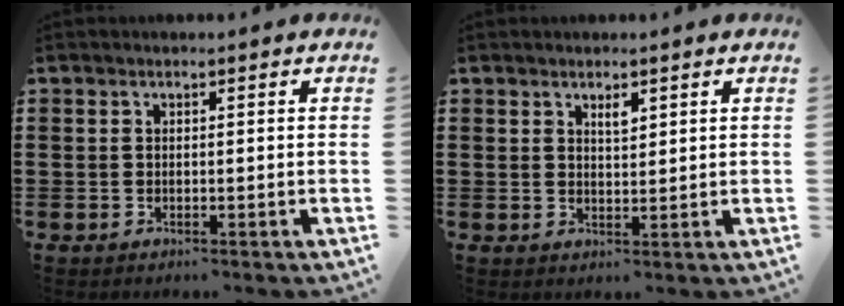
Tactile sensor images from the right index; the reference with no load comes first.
{"total": 1.9, "force": [1.3, 0.6, 1.2], "torque": [-0.017, 0.000, 0.021]}